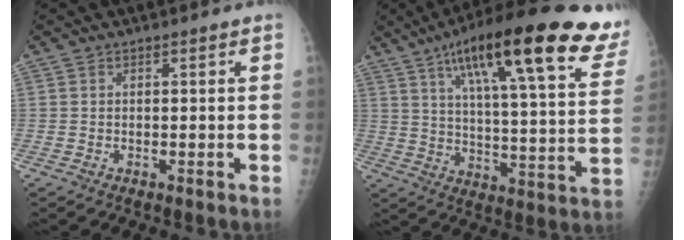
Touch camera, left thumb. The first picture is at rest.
{"total": 29.4, "force": [17.1, 6.2, 23.2], "torque": [-0.316, -0.029, 0.246]}